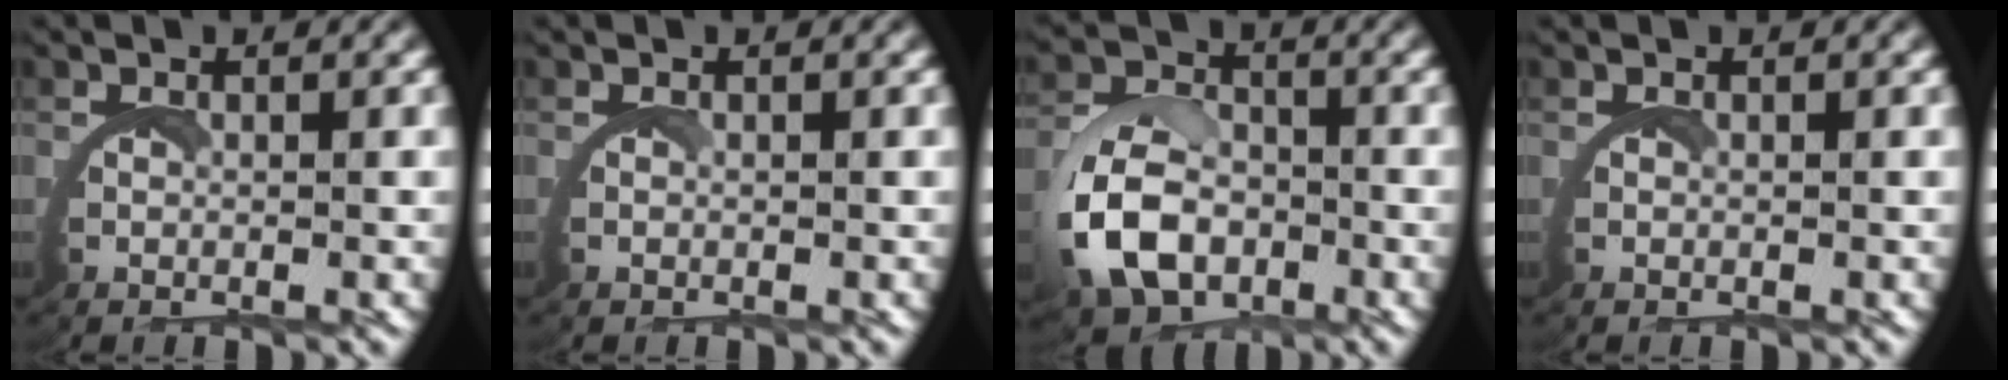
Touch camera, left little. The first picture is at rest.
{"total": 0.0}
{"total": 6.0, "force": [-1.2, 4.4, 3.8], "torque": [-0.081, -0.010, -0.021]}
{"total": 0.0}